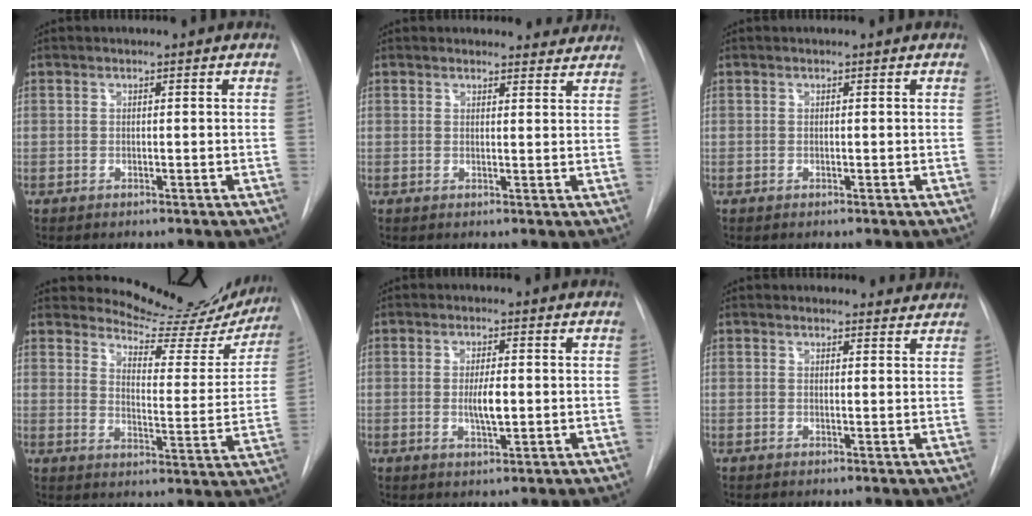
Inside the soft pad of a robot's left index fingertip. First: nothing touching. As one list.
[{"total": 5.0, "force": [4.8, 1.5, 0.0], "torque": [0.016, -0.008, 0.037]}, {"total": 0.0}, {"total": 17.1, "force": [16.5, 3.1, 3.4], "torque": [-0.032, -0.082, 0.190]}, {"total": 3.4, "force": [-0.2, 0.8, 3.3], "torque": [-0.059, -0.007, -0.002]}, {"total": 4.1, "force": [4.0, 1.1, -0.1], "torque": [0.009, -0.005, 0.030]}]